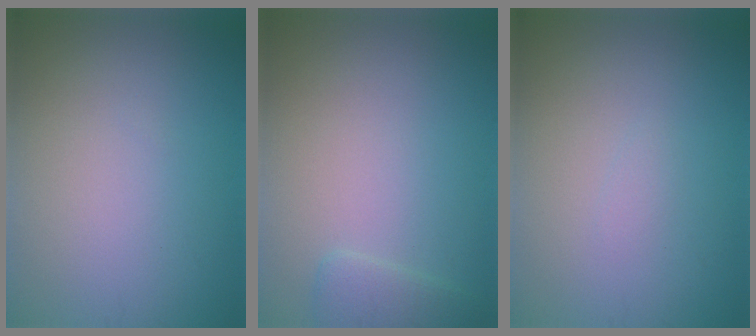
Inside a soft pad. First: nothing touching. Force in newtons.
{"total": 1.6, "press": 1.6, "slide": 0.2}
{"total": 0.5, "press": 0.5, "slide": 0.1}